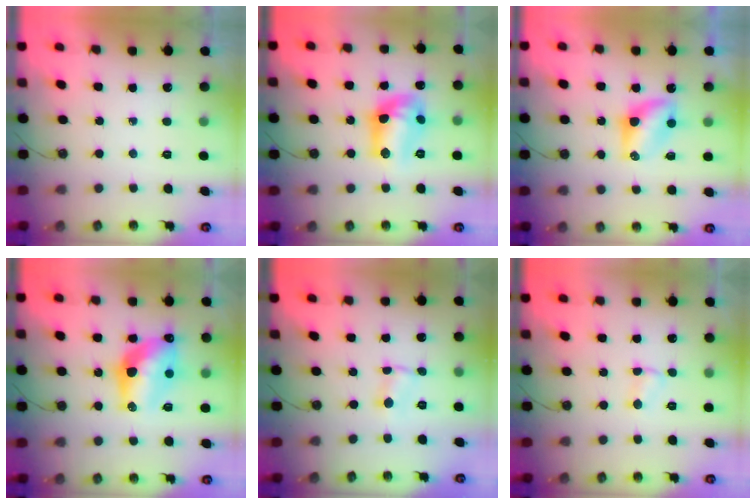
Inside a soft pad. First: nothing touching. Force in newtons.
{"total": 12.2, "press": 12.2, "slide": 0.5}
{"total": 6.8, "press": 6.8, "slide": 0.5}
{"total": 13.8, "press": 13.8, "slide": 0.8}
{"total": 1.3, "press": 1.3, "slide": 0.2}
{"total": 3.5, "press": 3.4, "slide": 0.4}